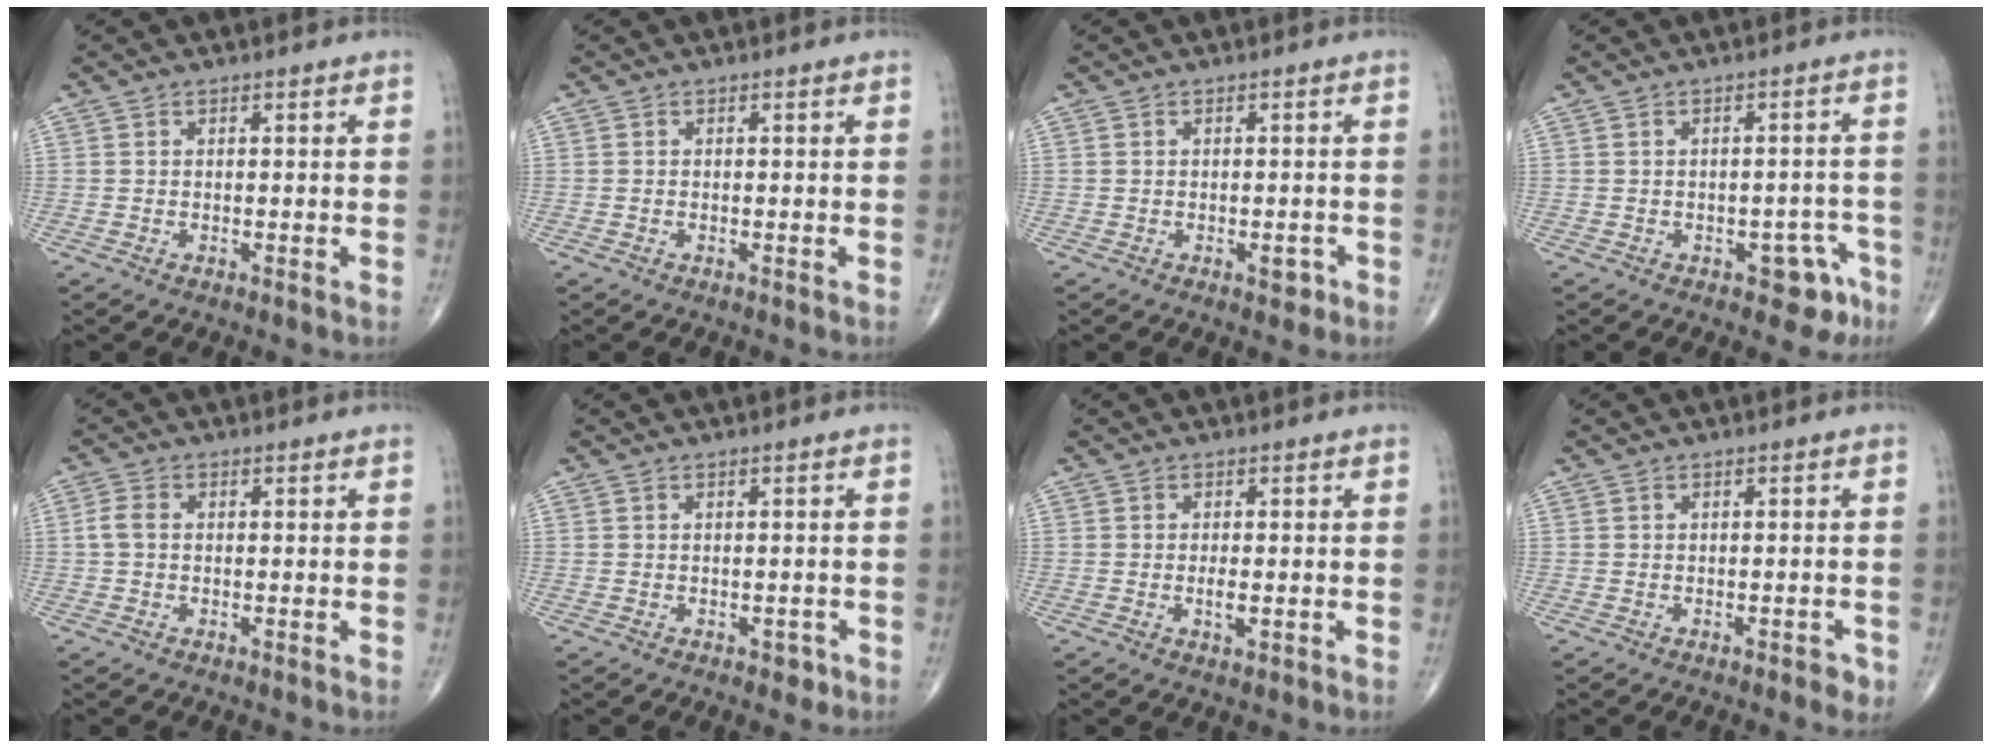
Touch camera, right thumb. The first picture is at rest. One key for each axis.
{"total": 0.0}
{"total": 2.0, "fx": -0.9, "fy": 1.0, "fz": 1.4, "tx": -0.006, "ty": 0.003, "tz": -0.010}
{"total": 5.6, "fx": -3.1, "fy": 3.2, "fz": 3.3, "tx": -0.006, "ty": 0.028, "tz": -0.034}
{"total": 2.6, "fx": 0.0, "fy": 1.8, "fz": 2.0, "tx": -0.043, "ty": 0.004, "tz": -0.006}
{"total": 1.5, "fx": -0.8, "fy": 1.0, "fz": 0.8, "tx": 0.003, "ty": 0.003, "tz": -0.009}
{"total": 2.2, "fx": -0.4, "fy": 0.8, "fz": 2.0, "tx": -0.033, "ty": -0.002, "tz": -0.006}
{"total": 1.9, "fx": -1.1, "fy": 0.8, "fz": 1.4, "tx": -0.013, "ty": 0.005, "tz": -0.013}